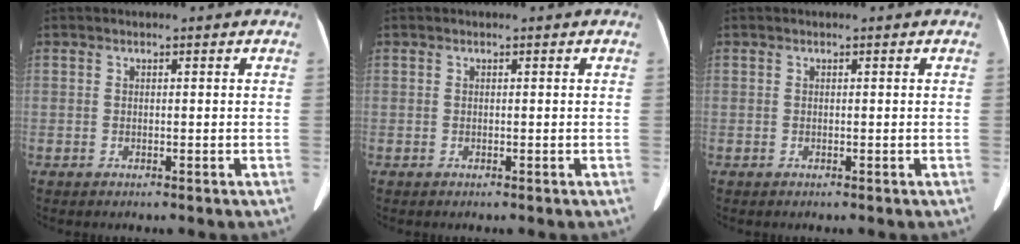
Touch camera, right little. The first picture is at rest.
{"total": 0.0}
{"total": 0.0}